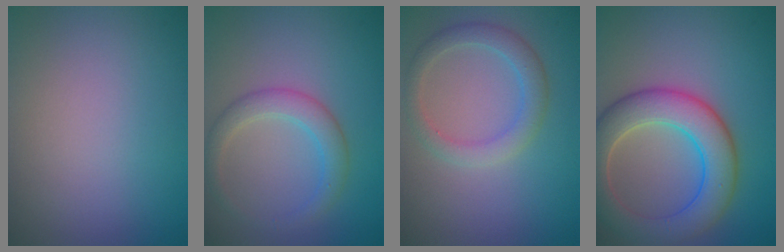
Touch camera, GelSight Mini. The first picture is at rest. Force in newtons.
{"total": 2.8, "press": 2.8, "slide": 0.2}
{"total": 2.8, "press": 2.8, "slide": 0.2}
{"total": 7.3, "press": 7.3, "slide": 0.4}